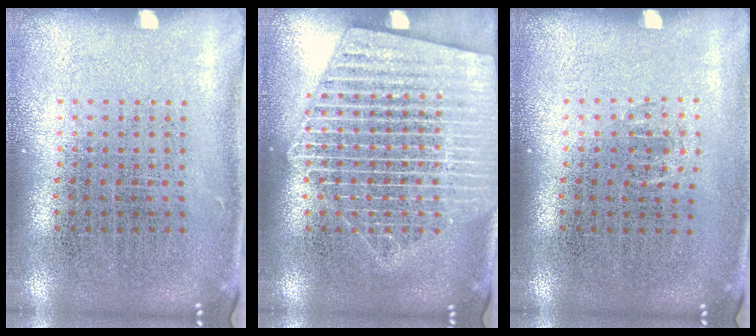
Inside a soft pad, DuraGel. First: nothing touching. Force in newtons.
{"total": 3.1, "press": 3.1, "slide": 0.3}
{"total": 0.5, "press": 0.5, "slide": 0.3}